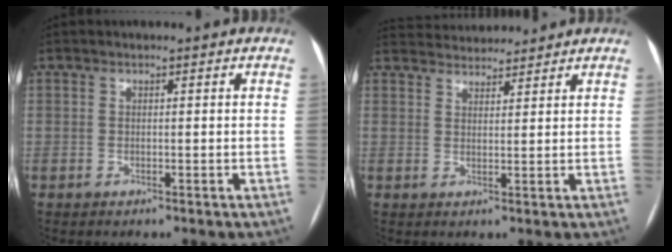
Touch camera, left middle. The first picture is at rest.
{"total": 7.5, "force": [7.3, 1.2, 1.1], "torque": [-0.022, 0.026, 0.112]}